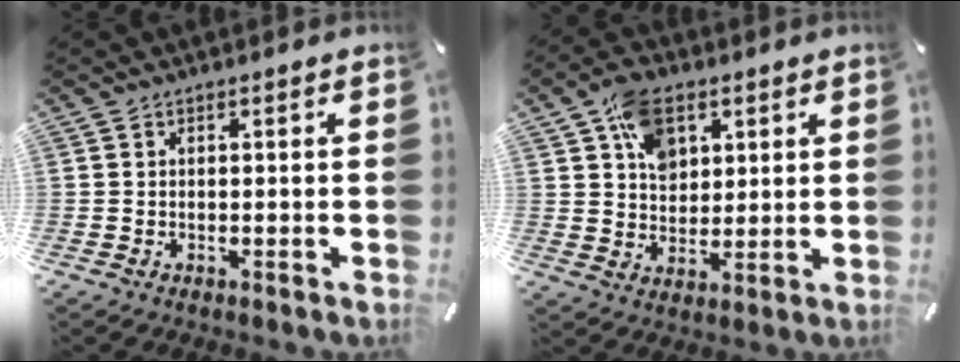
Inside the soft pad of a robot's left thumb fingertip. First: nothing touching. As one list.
[{"total": 10.0, "force": [4.4, 7.4, 5.0], "torque": [-0.084, 0.000, 0.084]}]